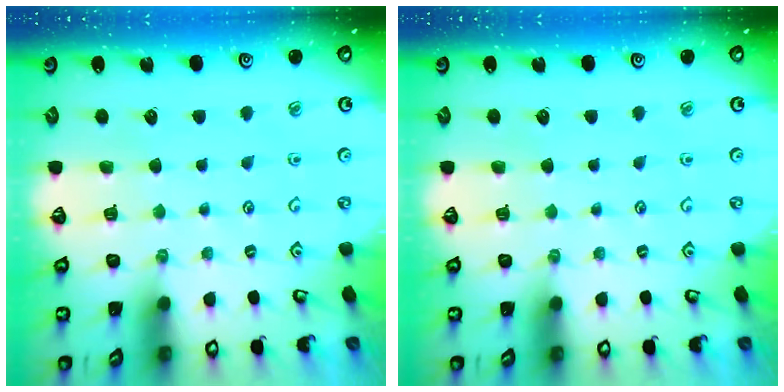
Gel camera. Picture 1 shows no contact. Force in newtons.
{"total": 0.0}